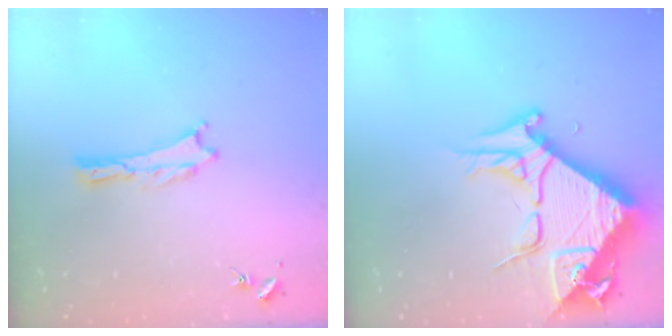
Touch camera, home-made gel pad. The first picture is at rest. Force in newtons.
{"total": 10.5, "press": 10.5, "slide": 1.0}